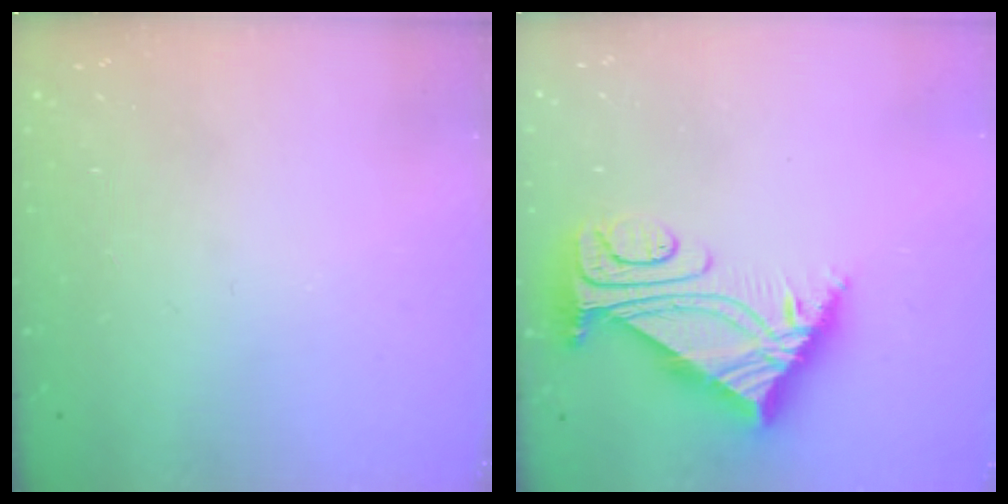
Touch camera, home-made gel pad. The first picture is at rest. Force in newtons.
{"total": 8.4, "press": 8.3, "slide": 0.8}